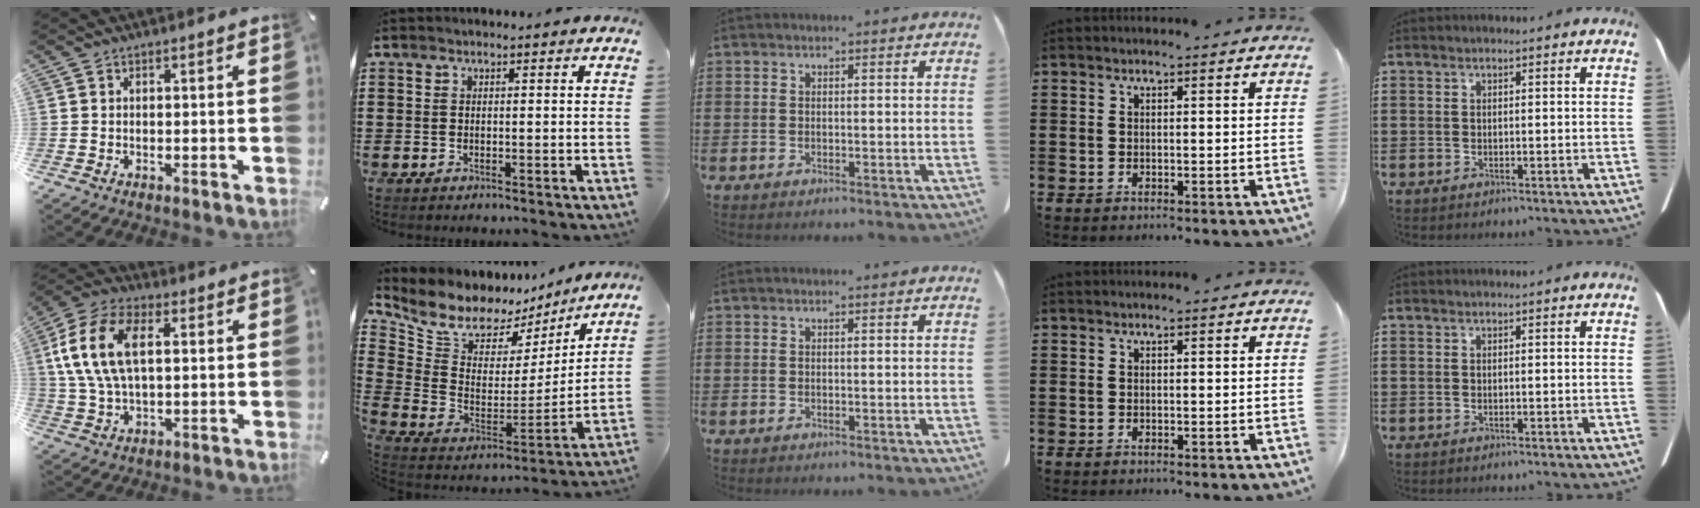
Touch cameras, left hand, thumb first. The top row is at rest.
{"thumb": {"total": 13.7, "force": [3.3, 7.9, 10.7], "torque": [-0.251, 0.006, 0.054]}, "index": {"total": 9.1, "force": [7.7, 4.3, 2.4], "torque": [-0.087, -0.052, 0.137]}}